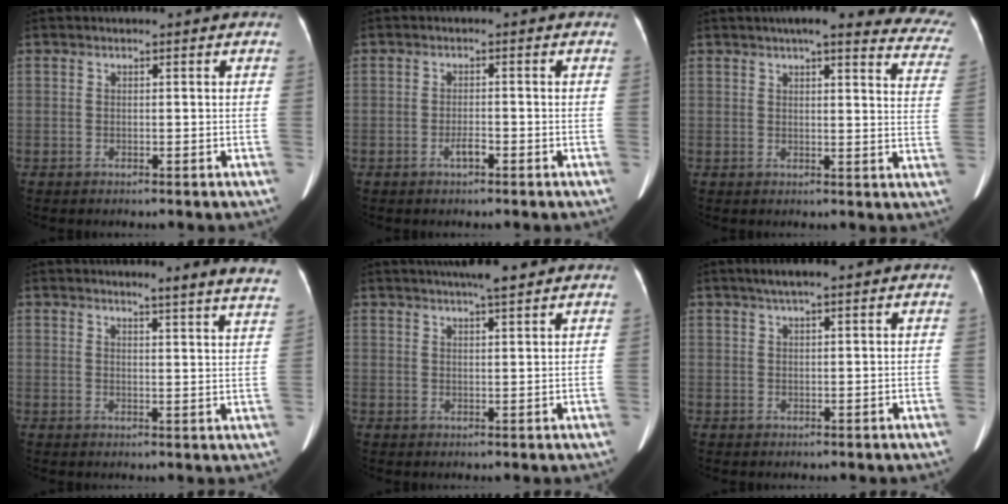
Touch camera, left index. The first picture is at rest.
{"total": 1.7, "force": [-1.1, 0.4, 1.2], "torque": [-0.024, 0.000, -0.018]}
{"total": 19.3, "force": [17.3, 3.2, 7.9], "torque": [-0.072, -0.038, 0.173]}
{"total": 10.2, "force": [9.5, -0.8, 3.6], "torque": [-0.036, -0.056, 0.088]}
{"total": 6.5, "force": [5.3, 0.3, 3.8], "torque": [-0.057, 0.018, 0.079]}
{"total": 3.0, "force": [2.1, 0.1, 2.1], "torque": [-0.041, 0.017, 0.037]}